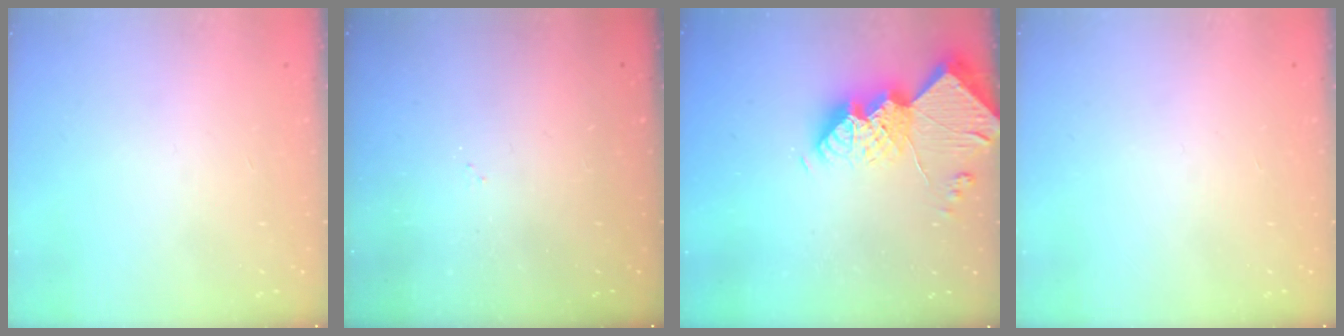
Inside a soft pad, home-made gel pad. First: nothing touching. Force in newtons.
{"total": 2.7, "press": 2.7, "slide": 0.4}
{"total": 16.5, "press": 16.4, "slide": 1.4}
{"total": 0.0}